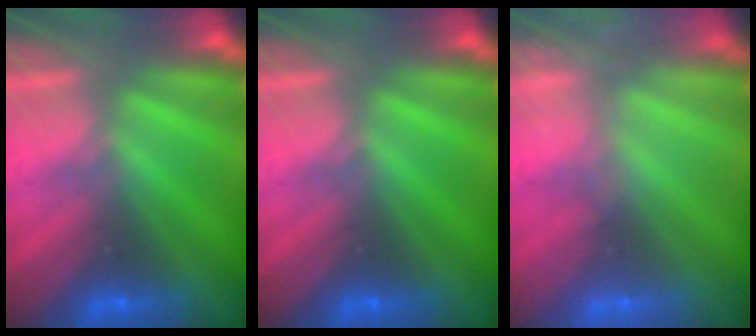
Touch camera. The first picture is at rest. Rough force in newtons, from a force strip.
{"total": 0.0}
{"total": 2.5}